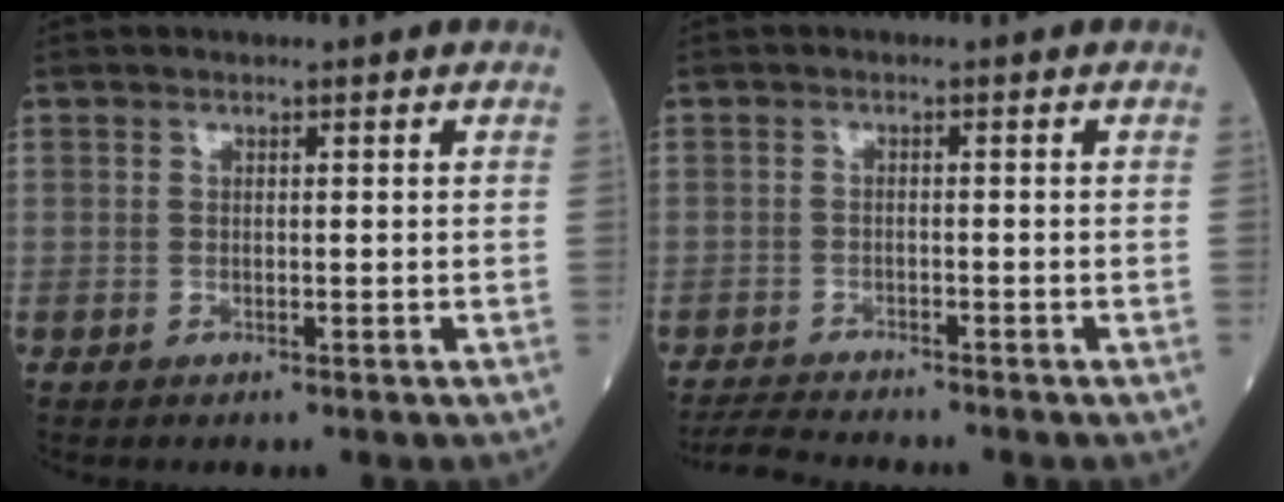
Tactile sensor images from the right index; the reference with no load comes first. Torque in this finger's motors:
{"motor_torque": [-2.13, -0.01, -1.05, -0.21]}